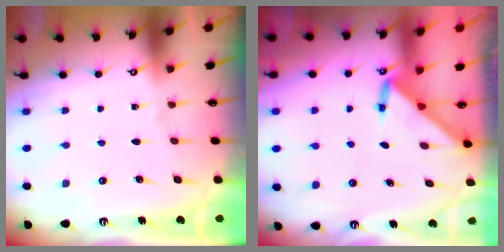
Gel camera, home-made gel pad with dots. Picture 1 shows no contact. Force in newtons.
{"total": 3.3, "press": 3.3, "slide": 0.3}